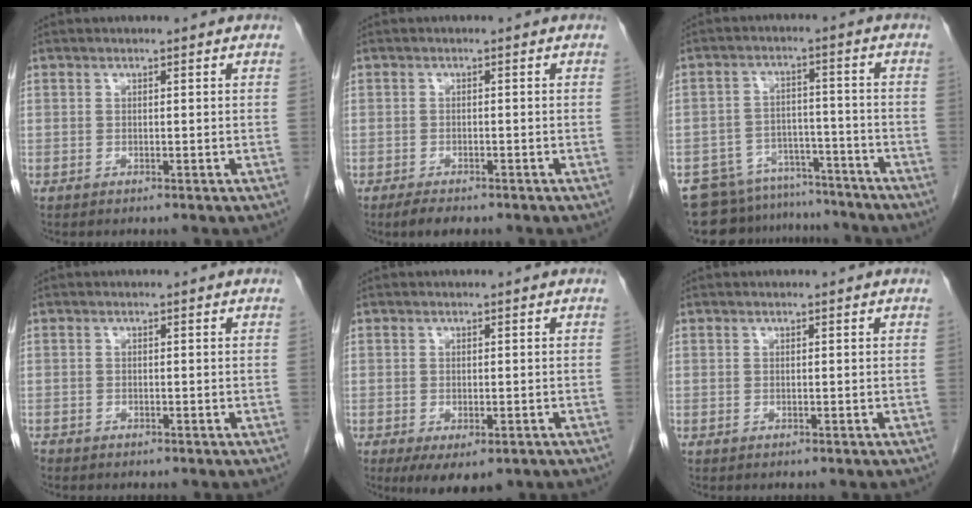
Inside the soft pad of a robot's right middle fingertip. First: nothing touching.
{"total": 2.8, "force": [-2.1, 1.0, 1.5], "torque": [-0.031, -0.004, -0.031]}
{"total": 14.0, "force": [-12.9, 5.2, 1.8], "torque": [-0.036, 0.028, -0.182]}
{"total": 1.3, "force": [-1.2, 0.6, 0.3], "torque": [-0.011, -0.001, -0.022]}
{"total": 5.8, "force": [-3.4, 2.6, 3.9], "torque": [-0.053, -0.009, -0.047]}
{"total": 0.0}